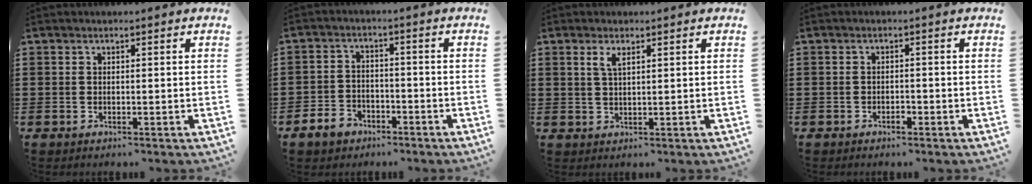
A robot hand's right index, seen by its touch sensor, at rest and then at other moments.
{"total": 3.9, "force": [-3.0, 2.2, 1.0], "torque": [-0.035, 0.009, -0.064]}
{"total": 2.2, "force": [1.1, 0.6, 1.8], "torque": [-0.039, 0.004, 0.018]}
{"total": 1.1, "force": [-0.8, 0.4, 0.6], "torque": [-0.015, -0.002, -0.015]}